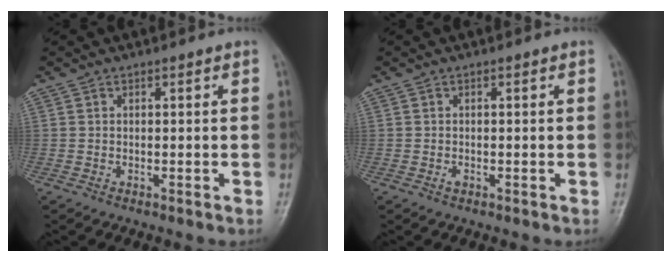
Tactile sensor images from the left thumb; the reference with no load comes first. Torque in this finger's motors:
{"motor_torque": [0.00, 0.12, 0.08, 0.14, 0.00]}